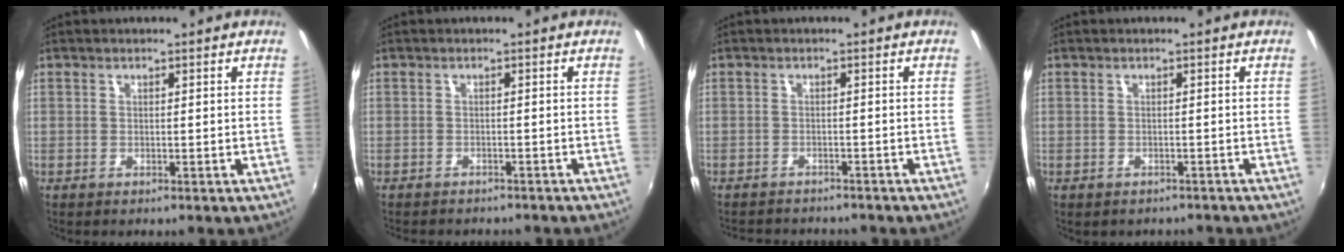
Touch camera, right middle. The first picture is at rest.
{"total": 5.2, "force": [-4.7, 1.4, 1.8], "torque": [-0.045, -0.015, -0.063]}
{"total": 6.8, "force": [-6.2, 1.7, 2.1], "torque": [-0.053, -0.012, -0.087]}
{"total": 3.1, "force": [-2.7, 1.3, 1.0], "torque": [-0.024, -0.016, -0.032]}